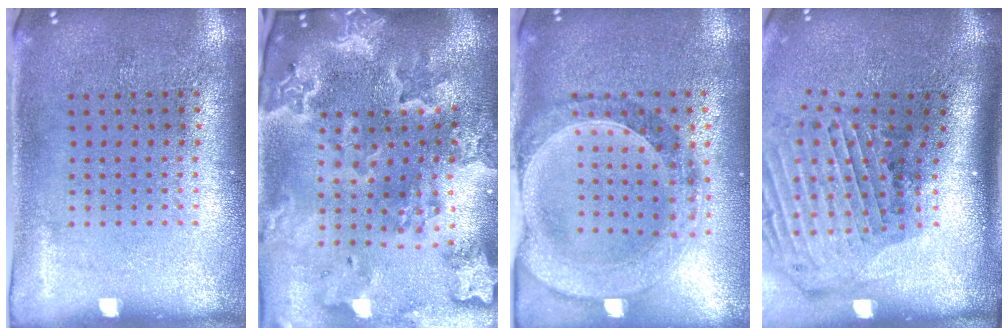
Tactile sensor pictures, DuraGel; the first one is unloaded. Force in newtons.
{"total": 4.2, "press": 3.5, "slide": 2.4}
{"total": 1.5, "press": 1.4, "slide": 0.4}
{"total": 3.0, "press": 2.2, "slide": 2.1}